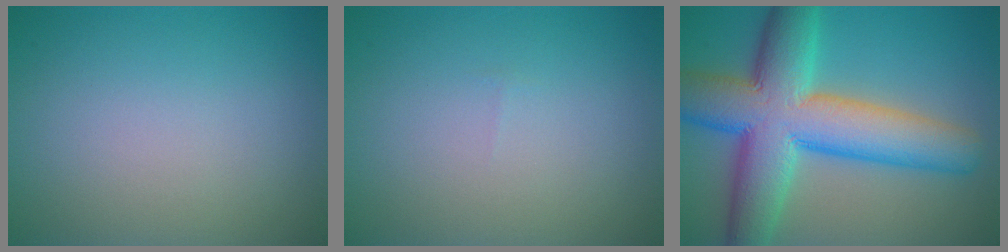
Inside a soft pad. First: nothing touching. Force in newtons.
{"total": 0.0}
{"total": 12.3, "press": 12.3, "slide": 0.3}